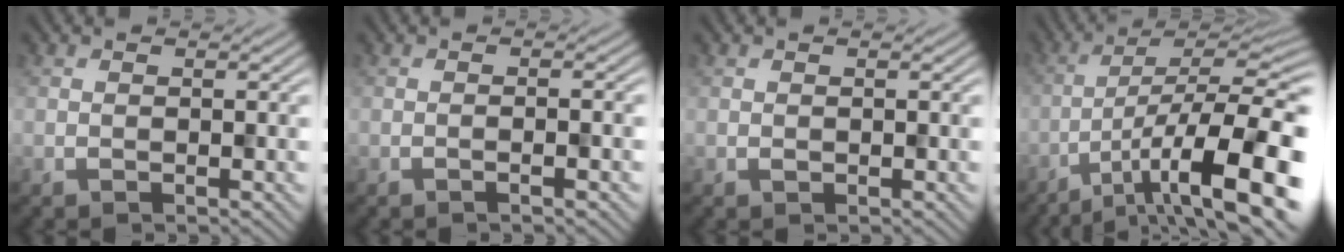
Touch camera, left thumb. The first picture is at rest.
{"total": 1.4, "force": [-0.6, 0.3, 1.2], "torque": [-0.014, 0.009, -0.015]}
{"total": 0.6, "force": [0.0, 0.6, 0.2], "torque": [-0.003, 0.000, 0.005]}
{"total": 15.1, "force": [-7.2, 4.2, 12.6], "torque": [-0.172, -0.009, -0.108]}